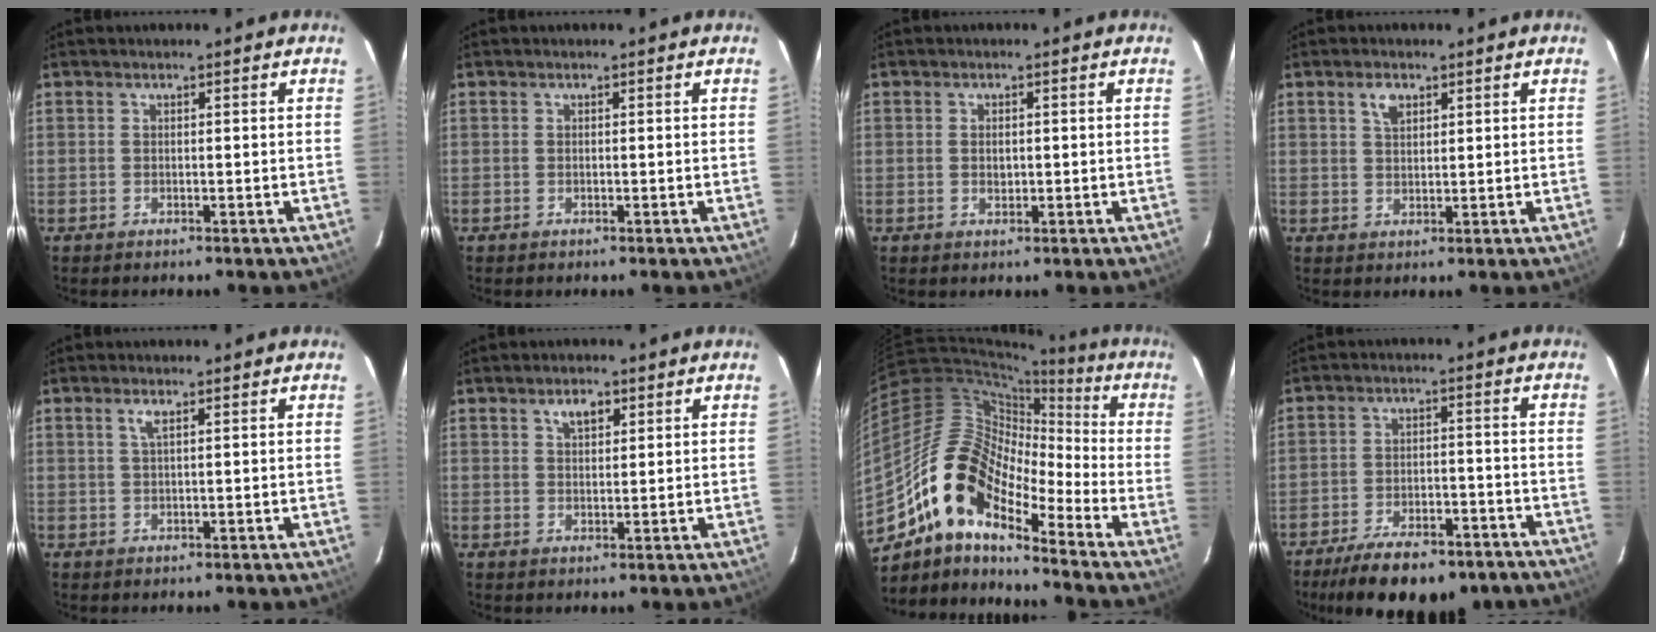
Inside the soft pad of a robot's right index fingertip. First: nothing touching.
{"total": 0.0}
{"total": 1.8, "force": [0.0, 1.3, 1.3], "torque": [-0.021, 0.002, 0.000]}
{"total": 3.1, "force": [1.6, 1.8, 1.9], "torque": [-0.033, 0.008, 0.031]}
{"total": 1.5, "force": [0.7, 0.1, 1.4], "torque": [-0.028, 0.003, 0.013]}
{"total": 2.8, "force": [1.6, 1.4, 1.8], "torque": [-0.028, 0.006, 0.028]}
{"total": 15.5, "force": [-10.7, 6.0, 9.5], "torque": [-0.162, 0.005, -0.217]}
{"total": 18.5, "force": [-14.5, 6.7, 9.3], "torque": [-0.179, -0.015, -0.195]}